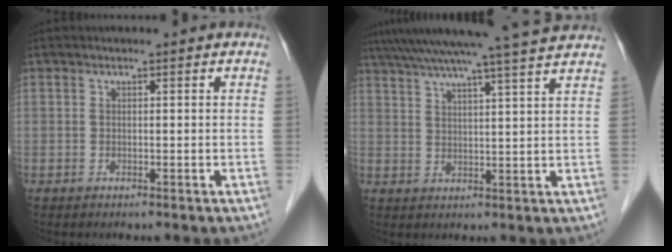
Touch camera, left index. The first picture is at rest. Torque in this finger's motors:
{"motor_torque": [1.15, -0.99, 0.58, 0.12]}